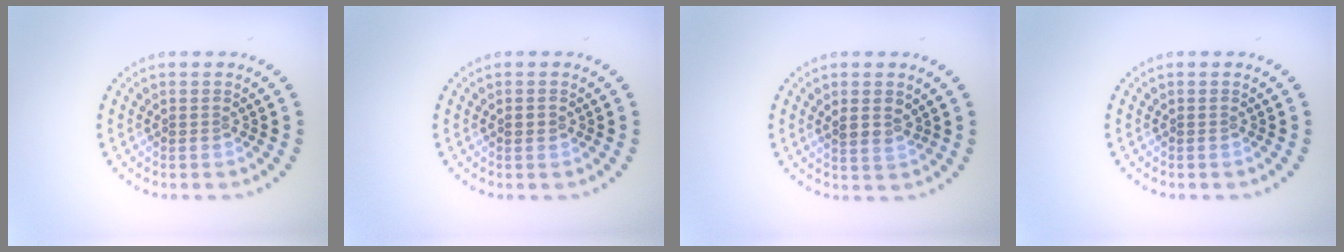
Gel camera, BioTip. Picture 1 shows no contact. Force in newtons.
{"total": 1.1, "press": 1.1, "slide": 0.1}
{"total": 1.9, "press": 1.7, "slide": 0.8}
{"total": 0.0}